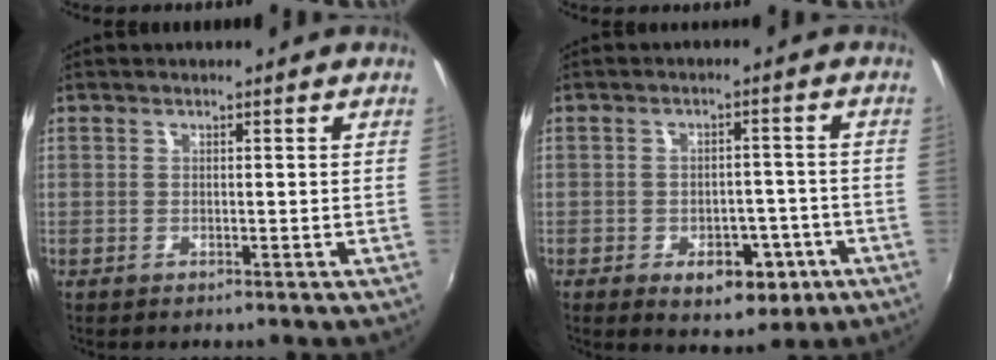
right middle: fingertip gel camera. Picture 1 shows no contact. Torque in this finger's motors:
{"motor_torque": [0.94, -1.20, 0.15, 0.04]}